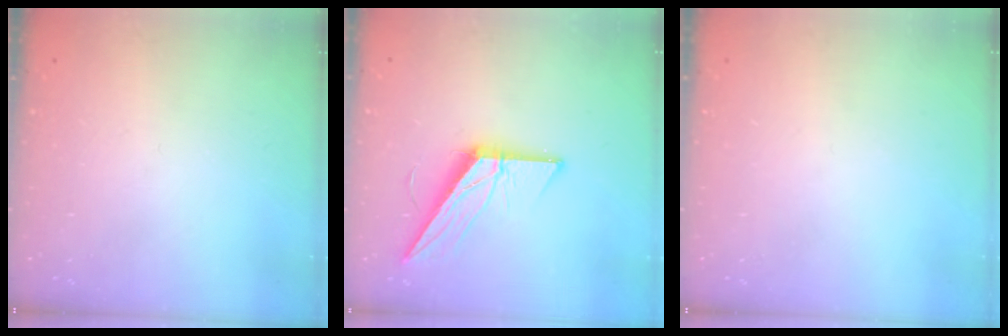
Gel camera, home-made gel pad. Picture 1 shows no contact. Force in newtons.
{"total": 13.9, "press": 13.9, "slide": 0.5}
{"total": 0.0}